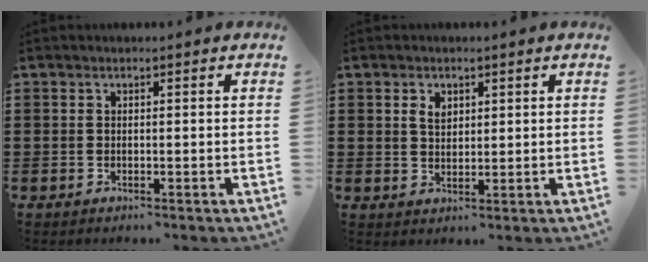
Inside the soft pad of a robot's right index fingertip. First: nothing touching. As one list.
[{"total": 2.5, "force": [1.1, 1.7, 1.5], "torque": [-0.035, 0.006, 0.020]}]